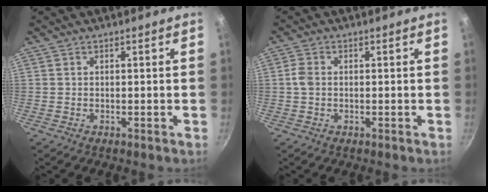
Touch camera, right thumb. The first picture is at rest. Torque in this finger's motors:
{"motor_torque": [0.17, 0.40, 0.32, 0.30, 0.06]}